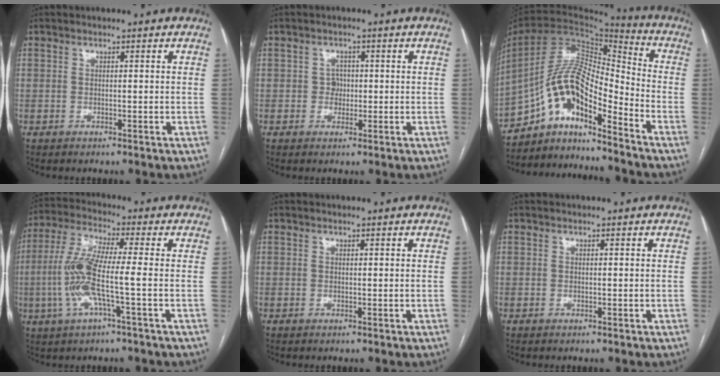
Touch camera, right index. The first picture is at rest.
{"total": 2.0, "force": [-0.2, 1.9, 0.8], "torque": [-0.007, 0.006, -0.004]}
{"total": 14.8, "force": [-10.3, 3.3, 10.1], "torque": [-0.185, 0.033, -0.182]}
{"total": 10.3, "force": [-2.0, 0.5, 10.0], "torque": [-0.218, 0.005, -0.049]}
{"total": 0.0}
{"total": 0.0}